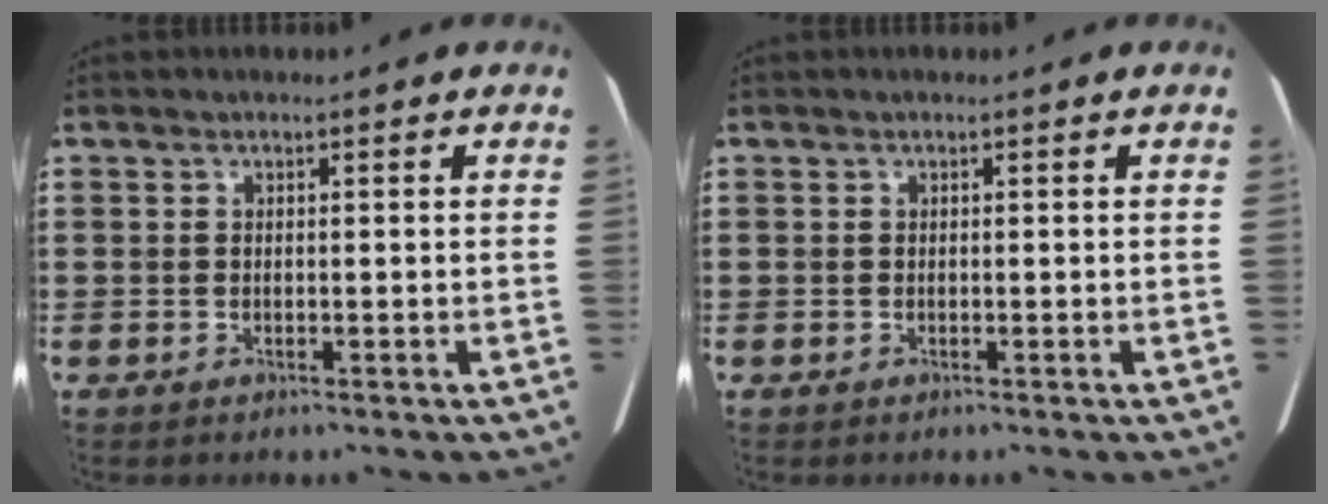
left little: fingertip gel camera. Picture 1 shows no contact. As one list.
[{"total": 0.0}]